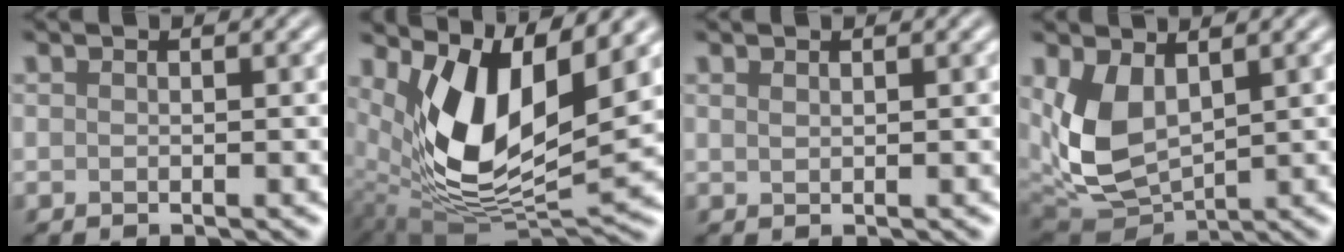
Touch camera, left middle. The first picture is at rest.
{"total": 10.2, "force": [3.8, 4.8, 8.2], "torque": [-0.156, -0.023, 0.077]}
{"total": 0.6, "force": [0.5, 0.2, 0.3], "torque": [-0.005, 0.000, 0.011]}
{"total": 6.4, "force": [1.5, 3.8, 5.0], "torque": [-0.118, -0.013, 0.034]}